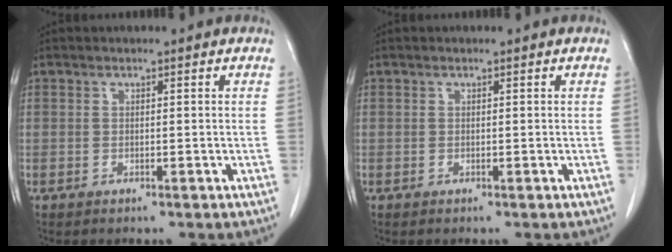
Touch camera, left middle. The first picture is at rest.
{"total": 0.0}